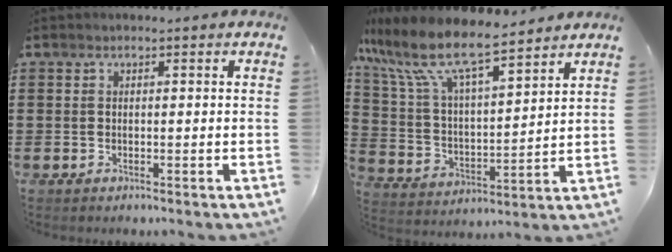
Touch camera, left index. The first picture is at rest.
{"total": 10.7, "force": [8.6, 2.3, 6.0], "torque": [-0.156, -0.049, 0.146]}